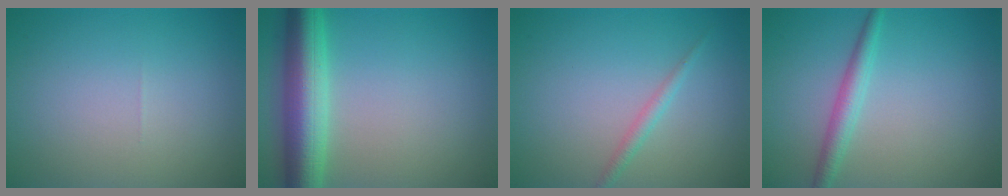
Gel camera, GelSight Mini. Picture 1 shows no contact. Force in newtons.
{"total": 6.9, "press": 6.9, "slide": 0.2}
{"total": 1.3, "press": 1.3, "slide": 0.1}
{"total": 2.3, "press": 2.3, "slide": 0.0}